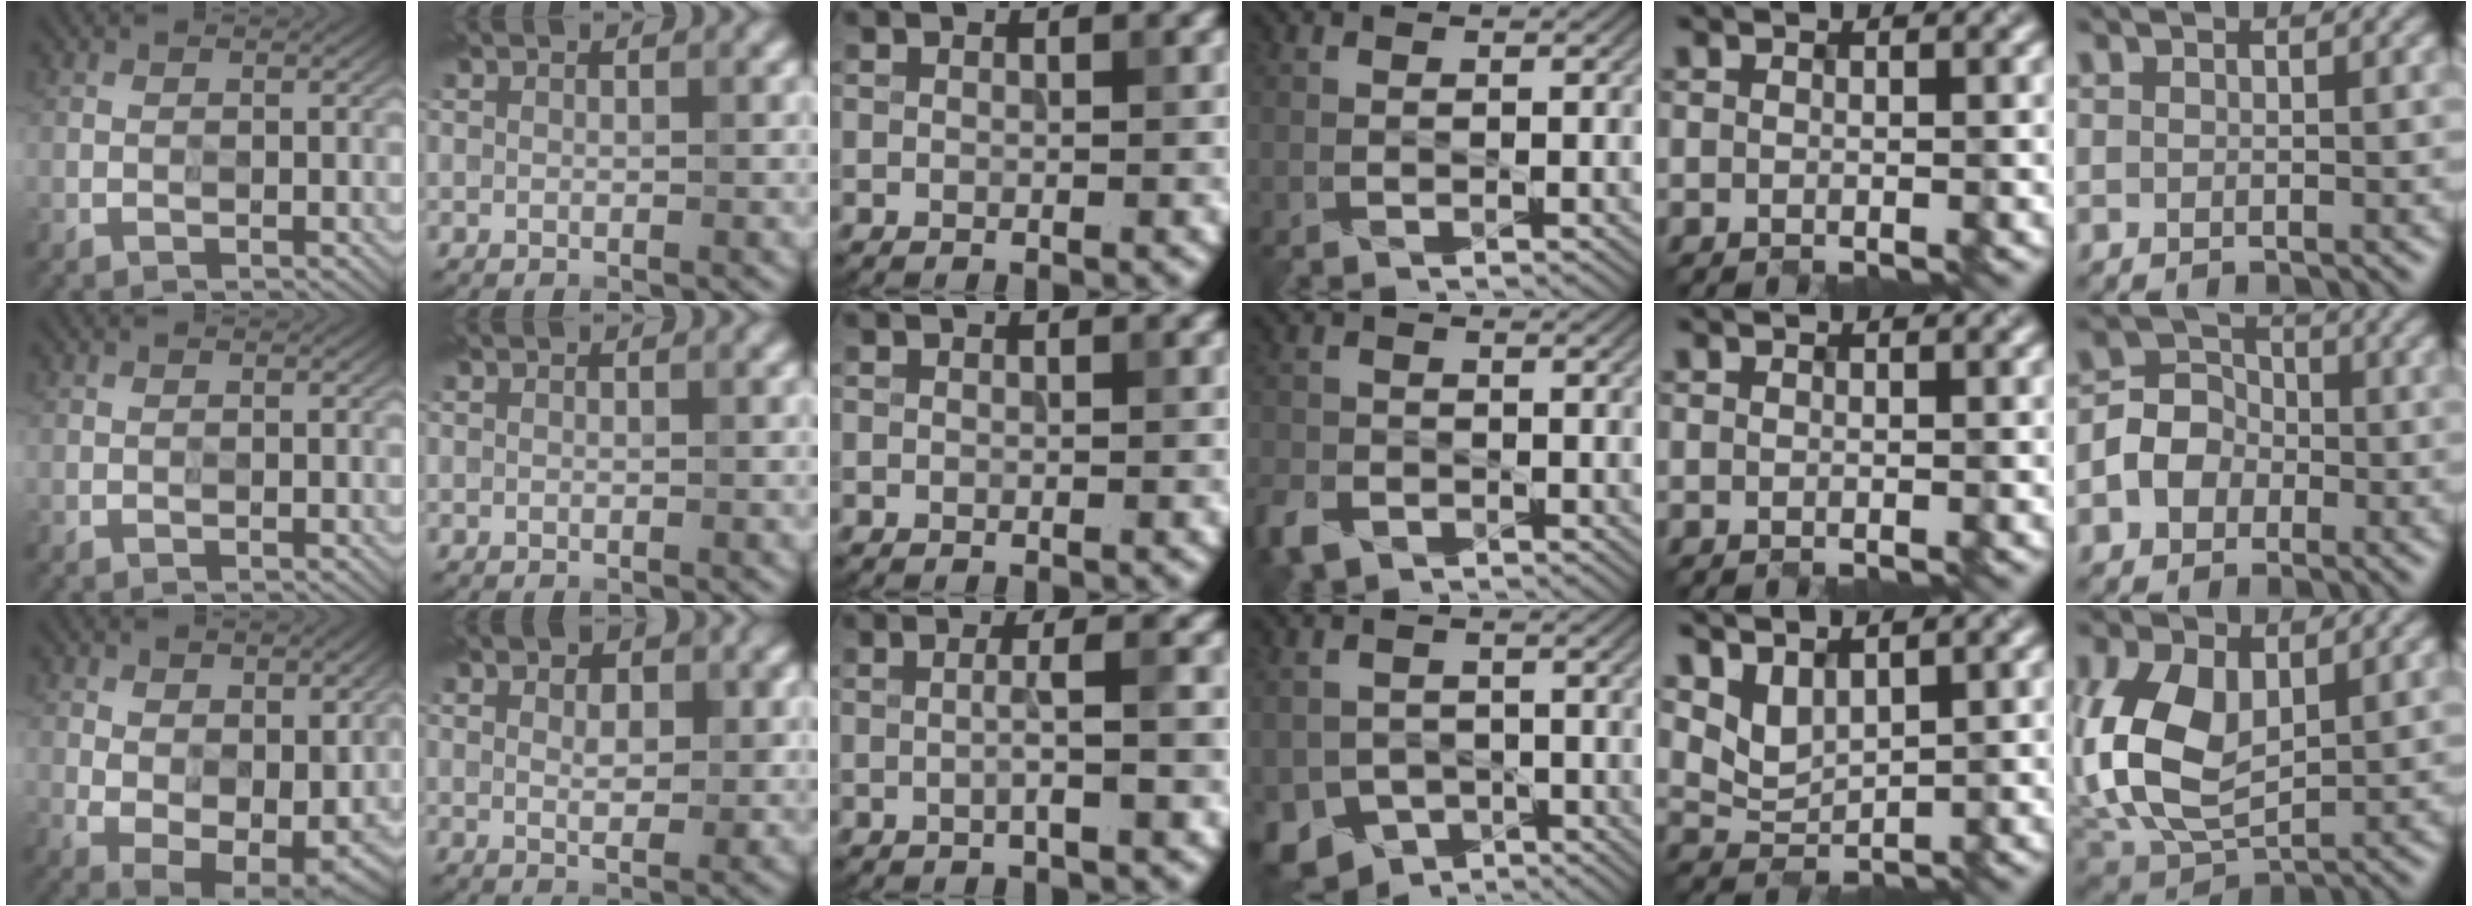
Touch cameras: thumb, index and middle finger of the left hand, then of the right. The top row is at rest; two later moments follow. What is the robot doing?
{"motion": "wipe", "object": "whiteboard"}